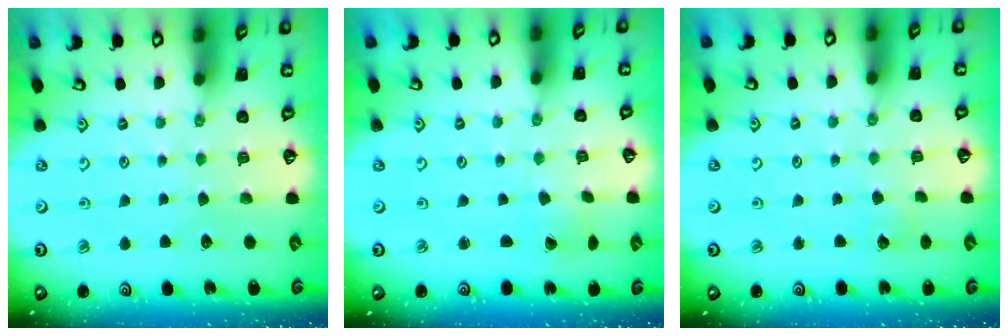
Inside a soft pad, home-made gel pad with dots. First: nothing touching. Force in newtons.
{"total": 0.6, "press": 0.6, "slide": 0.1}
{"total": 2.9, "press": 2.9, "slide": 0.3}